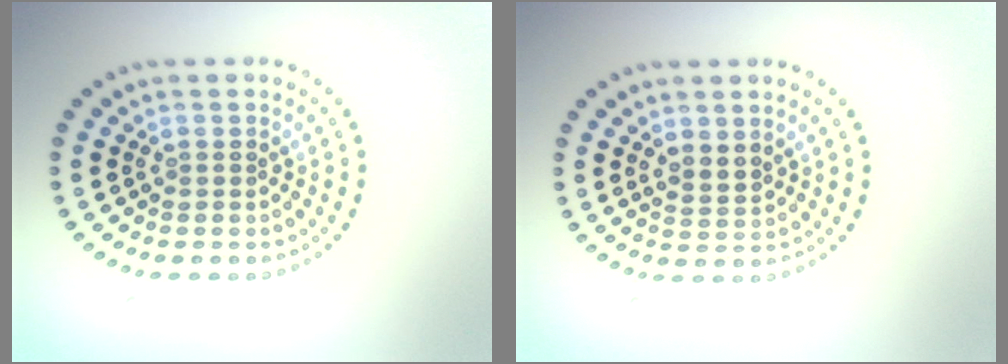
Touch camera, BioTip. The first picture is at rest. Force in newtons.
{"total": 1.6, "press": 1.3, "slide": 1.0}